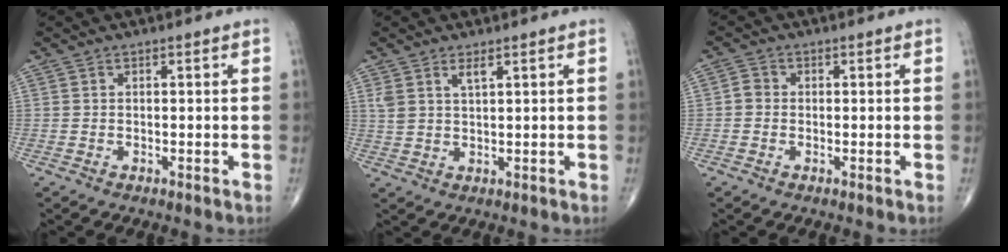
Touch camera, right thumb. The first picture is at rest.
{"total": 3.2, "force": [1.9, 1.1, 2.3], "torque": [-0.047, -0.006, 0.042]}
{"total": 1.9, "force": [-0.3, 1.7, 0.8], "torque": [-0.005, 0.005, -0.010]}